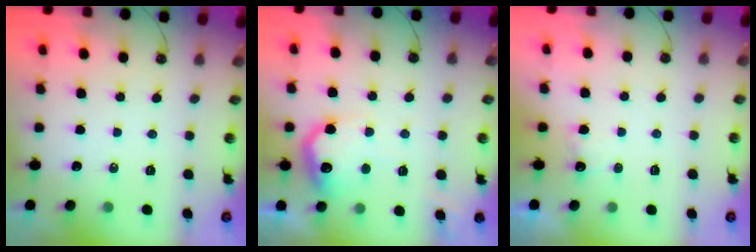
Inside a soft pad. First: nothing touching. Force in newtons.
{"total": 14.2, "press": 14.2, "slide": 0.8}
{"total": 2.9, "press": 2.7, "slide": 0.9}